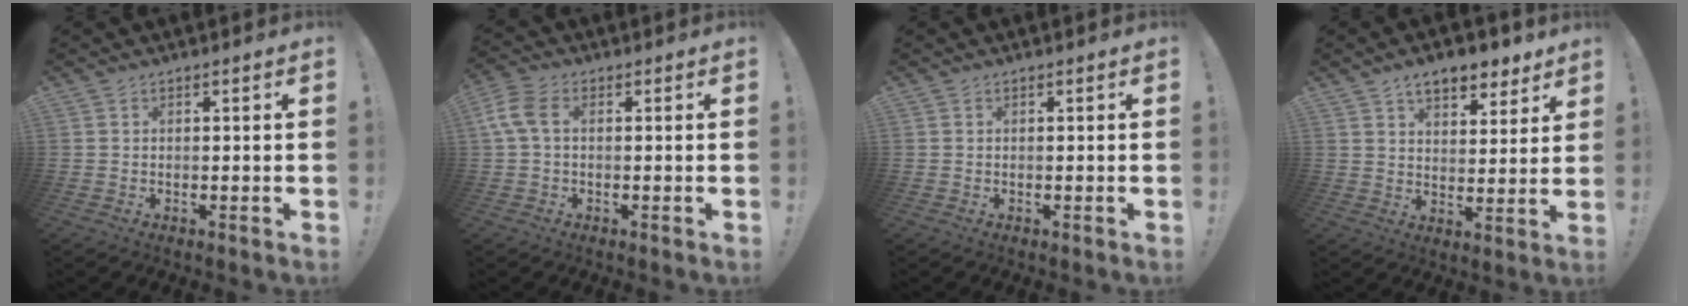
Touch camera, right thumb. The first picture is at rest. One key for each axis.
{"total": 5.9, "fx": 0.7, "fy": 3.4, "fz": 4.8, "tx": -0.105, "ty": 0.004, "tz": 0.014}
{"total": 0.0}
{"total": 9.6, "fx": 6.8, "fy": 4.7, "fz": 4.9, "tx": -0.061, "ty": -0.037, "tz": 0.122}